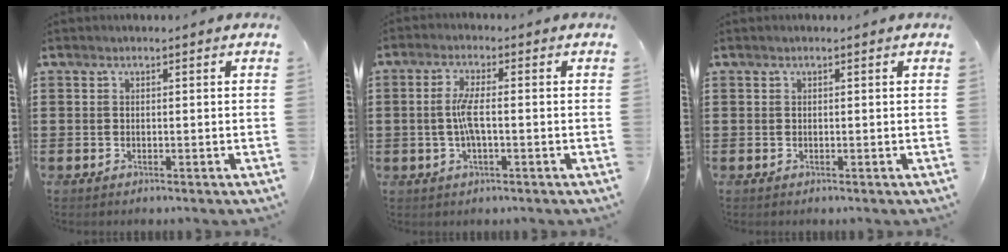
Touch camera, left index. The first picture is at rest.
{"total": 4.6, "force": [-0.5, 1.2, 4.4], "torque": [-0.095, 0.001, -0.016]}
{"total": 0.0}